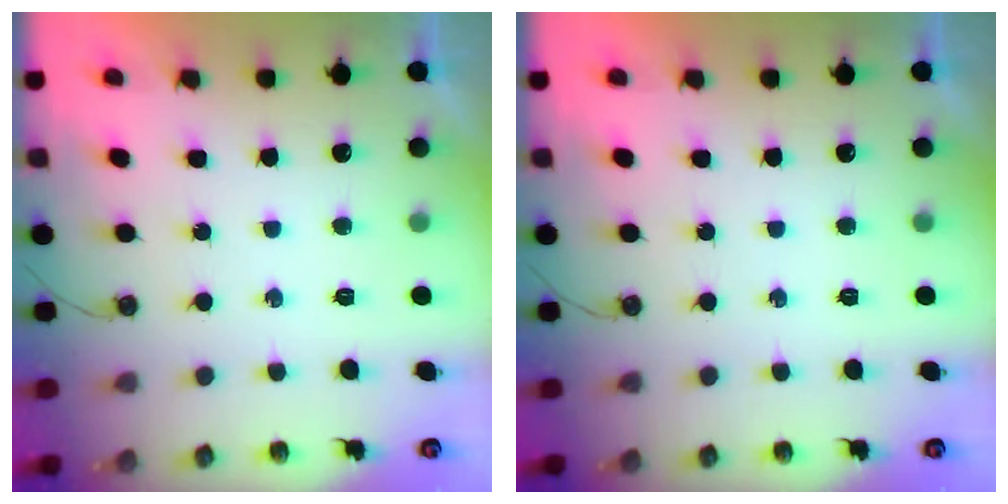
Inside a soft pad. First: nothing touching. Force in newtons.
{"total": 0.0}